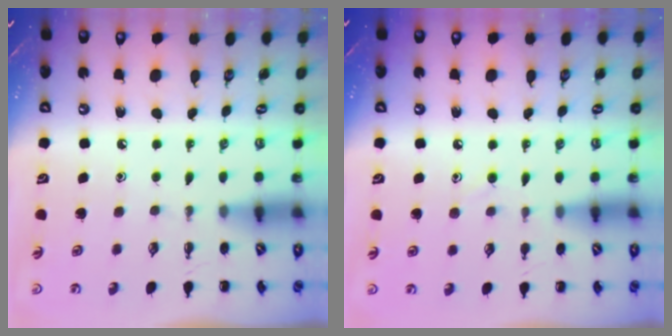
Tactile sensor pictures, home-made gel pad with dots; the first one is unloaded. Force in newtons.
{"total": 6.6, "press": 6.3, "slide": 2.1}